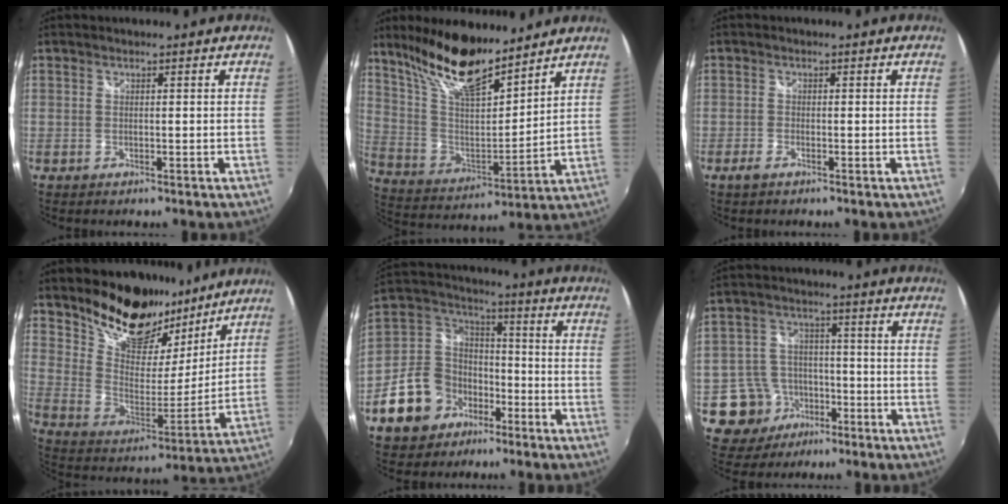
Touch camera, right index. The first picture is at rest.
{"total": 17.7, "force": [13.6, 4.6, 10.3], "torque": [-0.199, -0.003, 0.262]}
{"total": 1.7, "force": [-1.2, 0.7, 1.0], "torque": [-0.025, -0.003, -0.026]}
{"total": 20.2, "force": [15.0, 10.0, 9.0], "torque": [-0.181, 0.011, 0.267]}
{"total": 14.2, "force": [-7.5, 11.0, 4.8], "torque": [-0.132, 0.037, -0.116]}
{"total": 10.8, "force": [-4.9, 9.3, 2.3], "torque": [-0.078, 0.026, -0.066]}